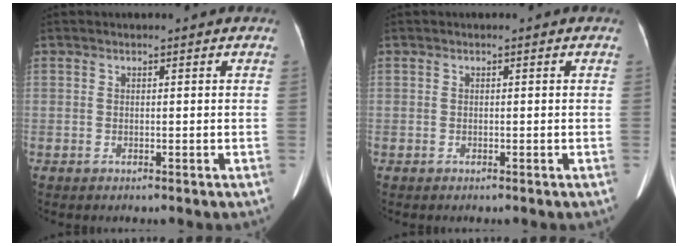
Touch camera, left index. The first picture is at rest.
{"total": 0.0}